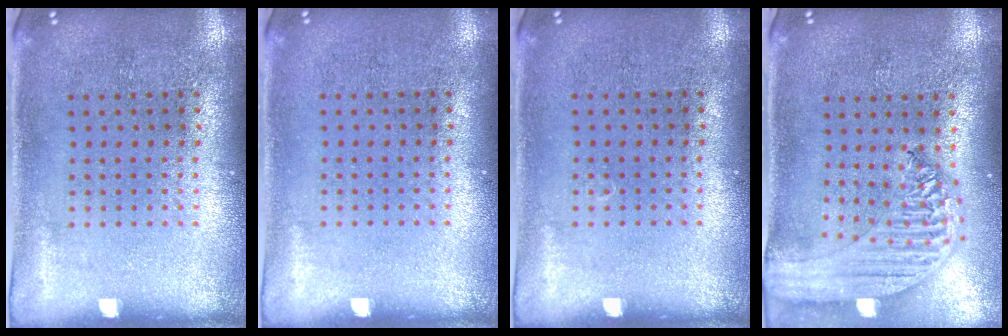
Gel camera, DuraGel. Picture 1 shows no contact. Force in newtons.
{"total": 0.0}
{"total": 0.0}
{"total": 2.2, "press": 2.0, "slide": 0.9}